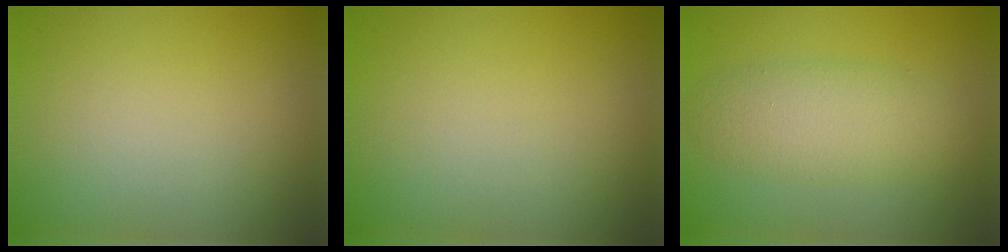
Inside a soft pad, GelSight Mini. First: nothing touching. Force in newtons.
{"total": 0.0}
{"total": 4.2, "press": 4.2, "slide": 0.2}